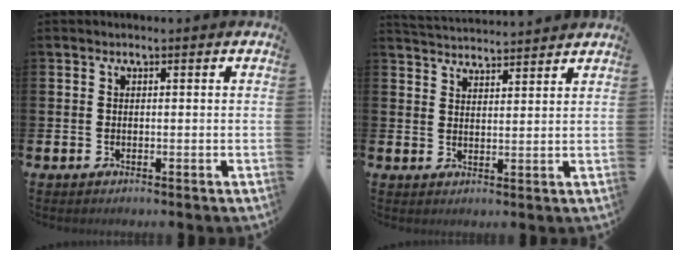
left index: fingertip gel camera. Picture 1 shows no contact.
{"total": 4.1, "force": [4.1, 0.1, -0.2], "torque": [-0.005, -0.027, 0.074]}